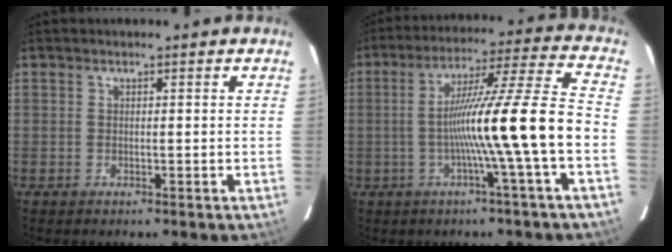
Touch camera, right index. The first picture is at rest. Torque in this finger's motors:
{"motor_torque": [2.04, -0.09, 1.01, 0.21]}